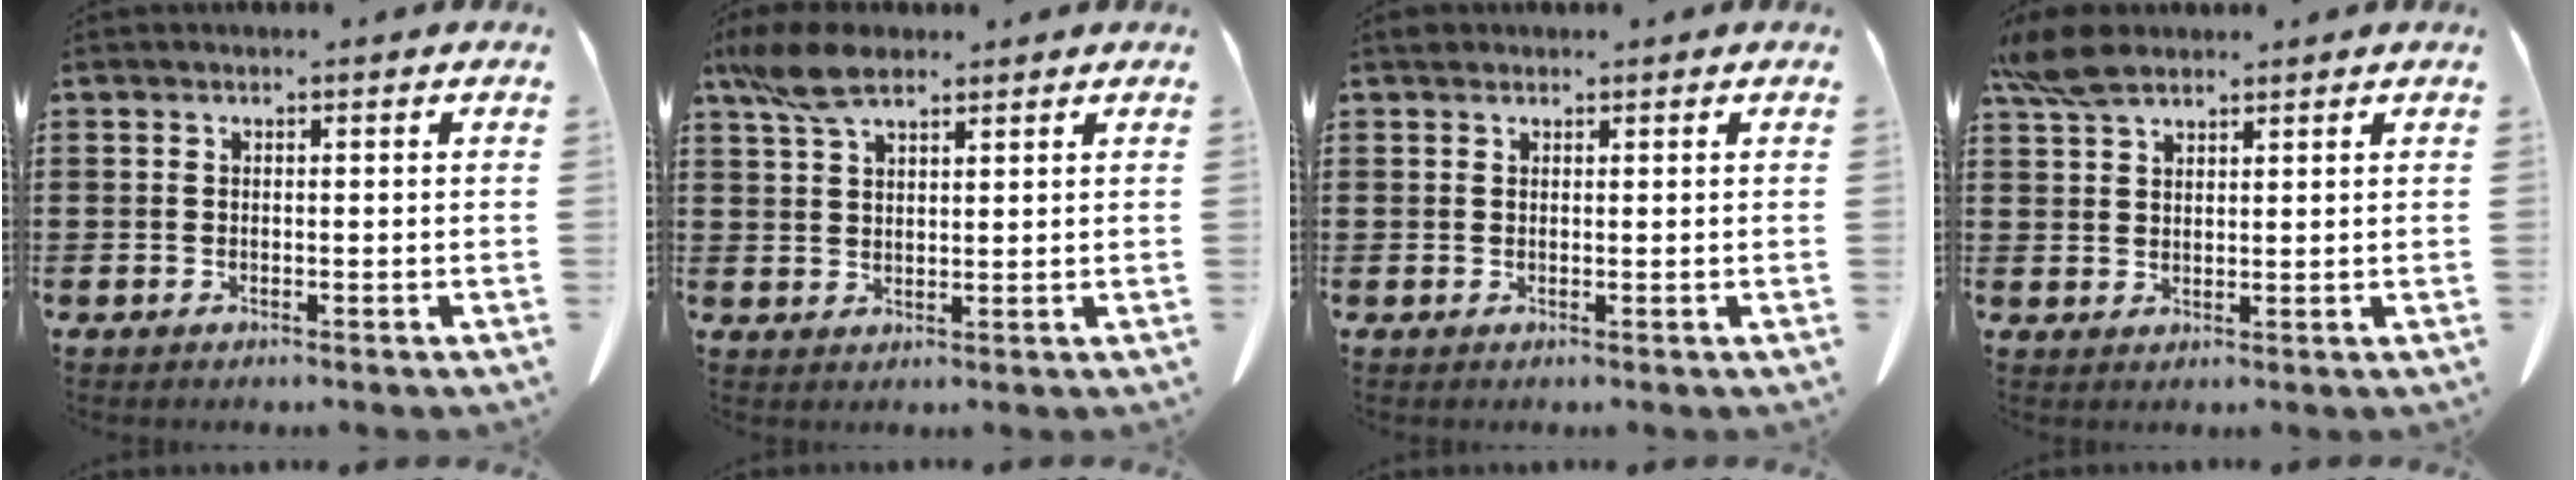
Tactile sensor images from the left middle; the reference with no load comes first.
{"total": 6.9, "force": [4.8, 2.6, 4.3], "torque": [-0.103, -0.006, 0.090]}
{"total": 1.0, "force": [0.8, 0.5, 0.3], "torque": [-0.008, 0.001, 0.017]}
{"total": 5.7, "force": [4.2, 2.0, 3.2], "torque": [-0.074, -0.002, 0.081]}